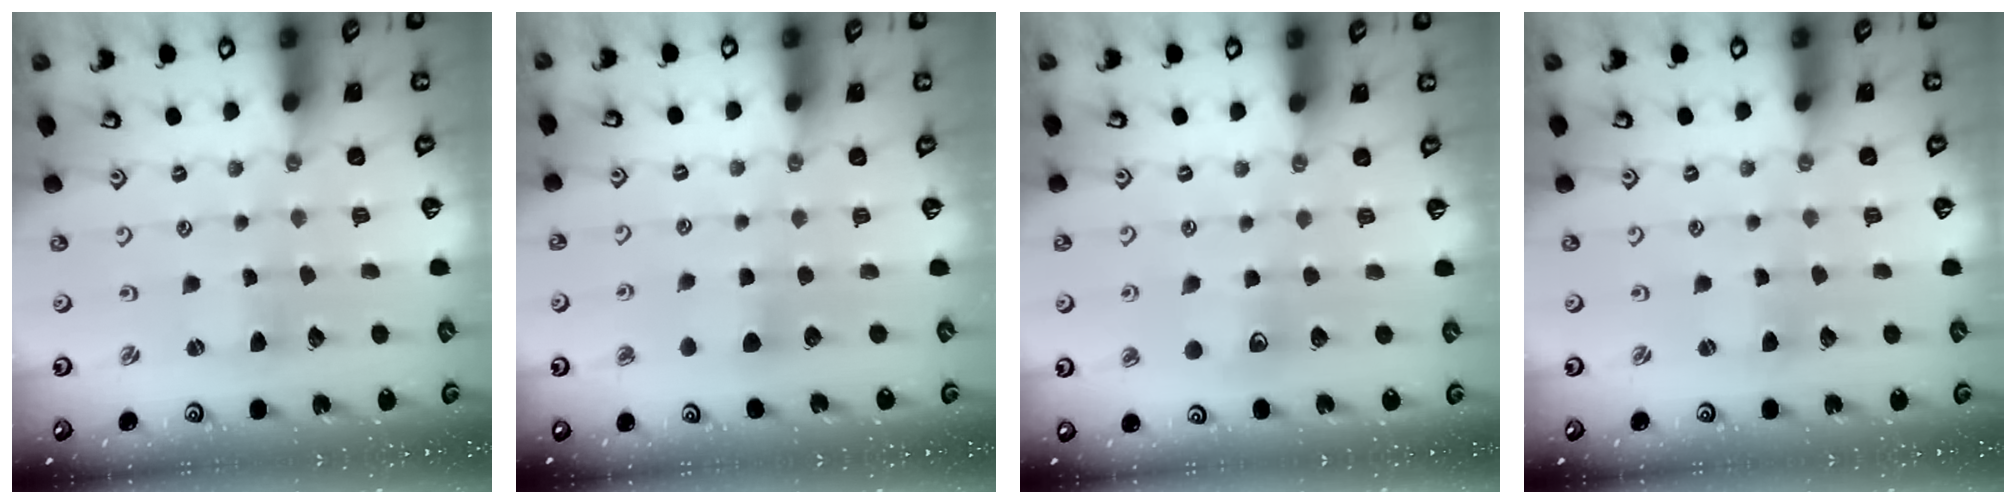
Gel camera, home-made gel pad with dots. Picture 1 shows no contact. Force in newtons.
{"total": 5.3, "press": 5.3, "slide": 0.8}
{"total": 7.3, "press": 7.3, "slide": 0.5}
{"total": 1.4, "press": 1.4, "slide": 0.2}